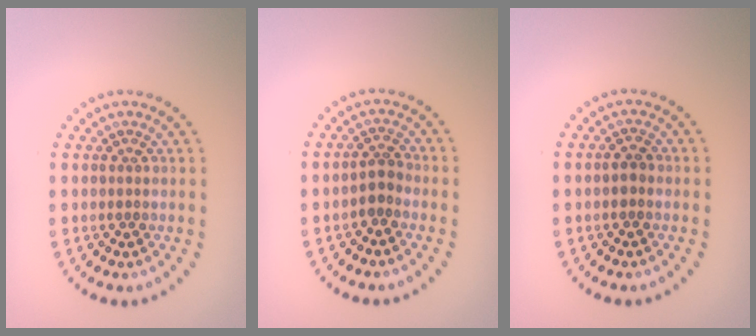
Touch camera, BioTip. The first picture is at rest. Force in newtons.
{"total": 1.7, "press": 1.4, "slide": 0.9}
{"total": 1.2, "press": 1.2, "slide": 0.2}